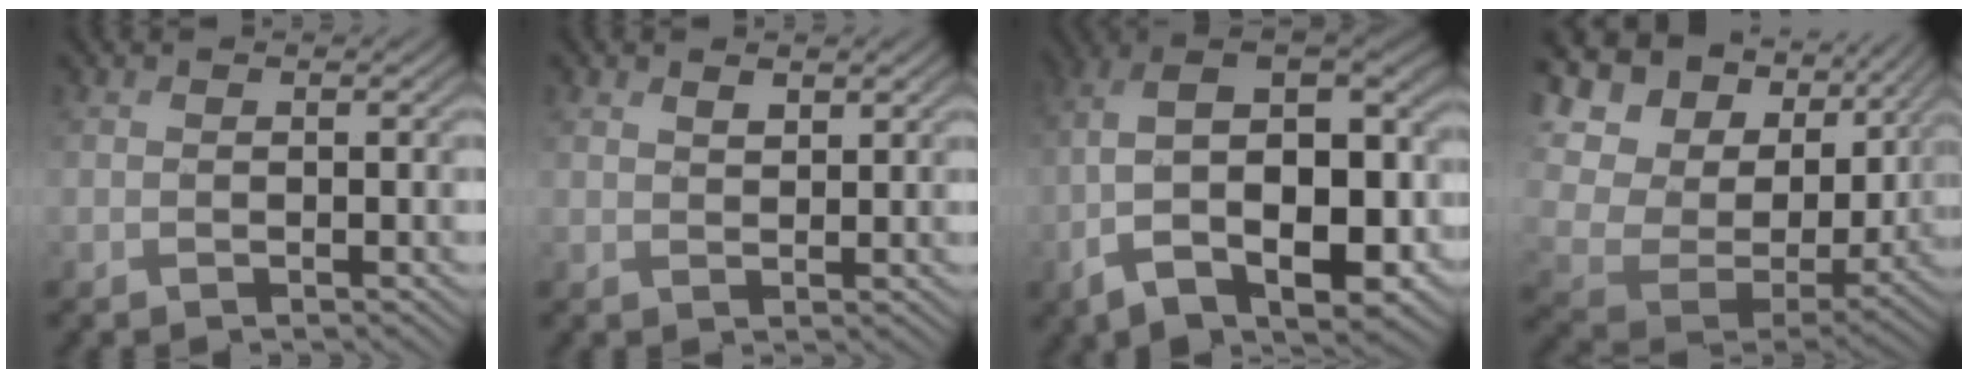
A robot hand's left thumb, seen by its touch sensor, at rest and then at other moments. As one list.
[{"total": 1.7, "force": [1.2, 0.8, 0.9], "torque": [-0.018, -0.003, 0.032]}, {"total": 17.1, "force": [-4.4, 8.7, 14.0], "torque": [-0.247, -0.020, -0.060]}, {"total": 15.2, "force": [4.9, 10.7, 9.7], "torque": [-0.245, -0.004, 0.126]}]